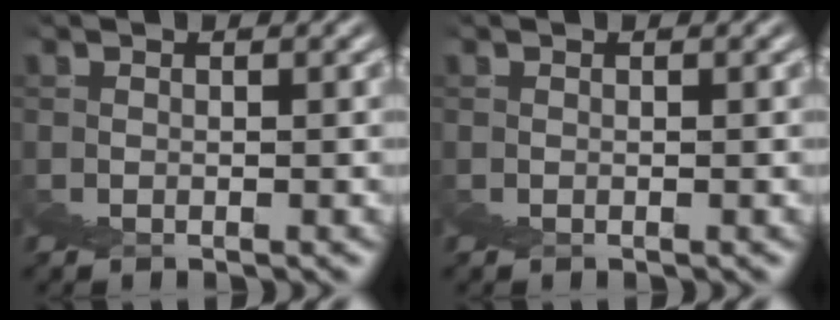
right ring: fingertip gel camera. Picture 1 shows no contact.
{"total": 0.0}